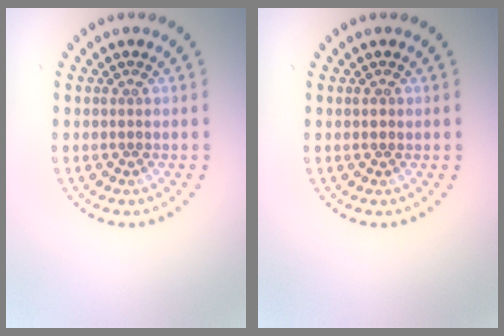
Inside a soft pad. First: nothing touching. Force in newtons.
{"total": 0.7, "press": 0.7, "slide": 0.0}